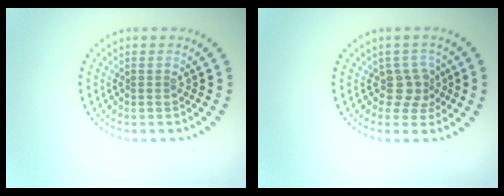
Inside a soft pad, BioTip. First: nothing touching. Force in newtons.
{"total": 2.3, "press": 1.6, "slide": 1.6}